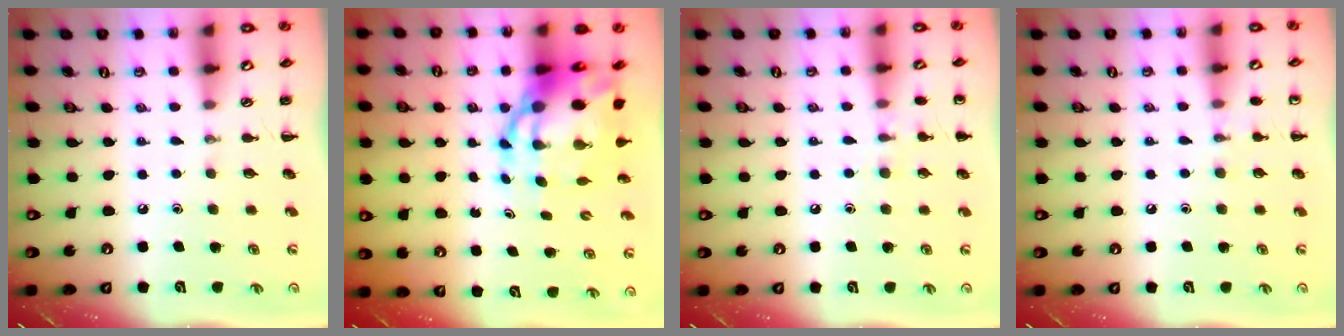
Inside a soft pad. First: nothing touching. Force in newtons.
{"total": 11.5, "press": 11.1, "slide": 2.9}
{"total": 6.3, "press": 5.9, "slide": 2.0}
{"total": 5.5, "press": 5.2, "slide": 1.5}